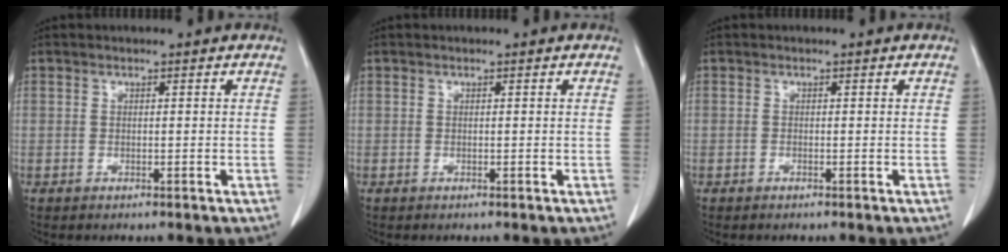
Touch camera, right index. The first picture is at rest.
{"total": 0.0}
{"total": 0.0}